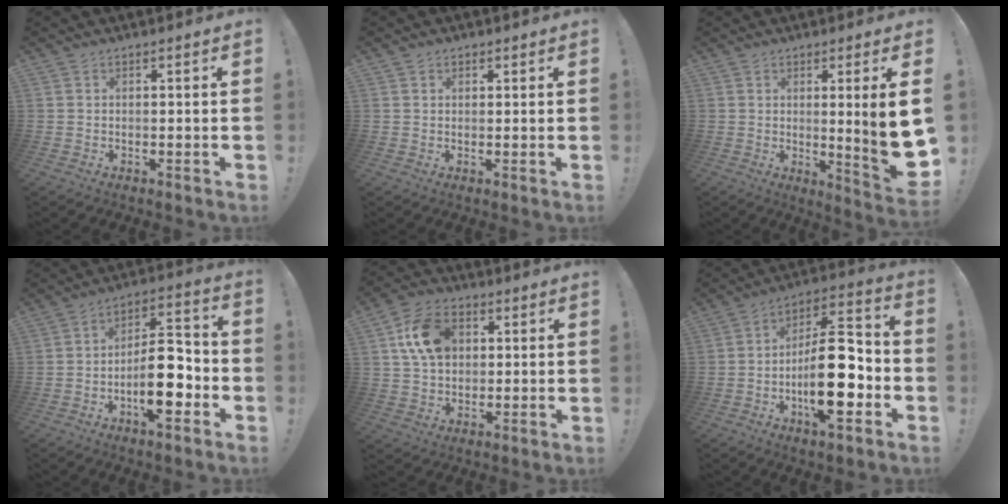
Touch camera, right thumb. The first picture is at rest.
{"total": 1.2, "force": [0.7, 1.0, 0.2], "torque": [0.006, -0.004, 0.012]}
{"total": 11.4, "force": [0.5, -0.2, 11.4], "torque": [-0.169, -0.015, 0.005]}
{"total": 15.5, "force": [-5.5, 6.2, 13.1], "torque": [-0.215, 0.033, -0.087]}
{"total": 13.2, "force": [3.5, 9.7, 8.2], "torque": [-0.131, 0.008, 0.072]}
{"total": 20.7, "force": [-5.6, 7.6, 18.5], "torque": [-0.322, 0.029, -0.086]}